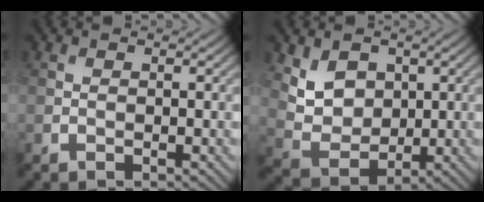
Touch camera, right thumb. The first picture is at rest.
{"total": 5.9, "force": [2.3, 4.4, 3.1], "torque": [-0.077, -0.014, 0.040]}